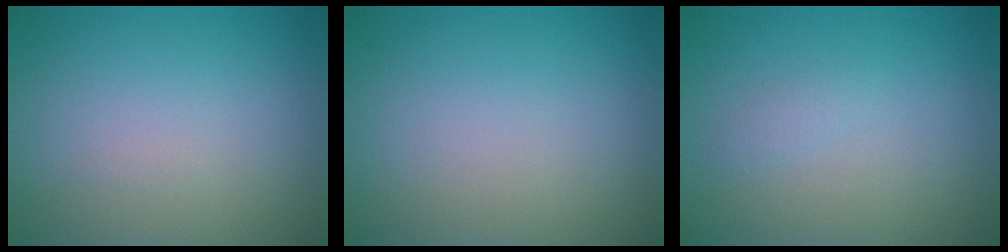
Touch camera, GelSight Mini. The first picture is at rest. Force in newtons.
{"total": 0.0}
{"total": 0.7, "press": 0.7, "slide": 0.0}